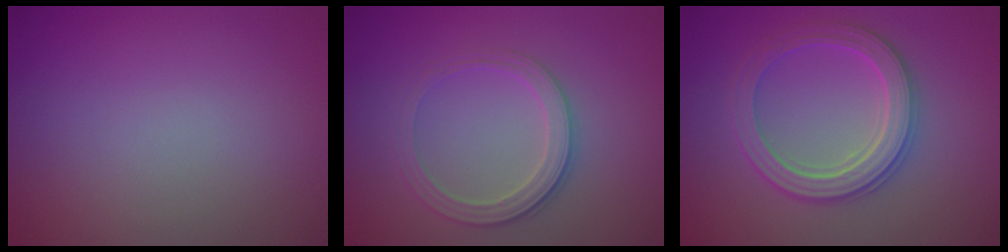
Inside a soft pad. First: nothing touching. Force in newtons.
{"total": 2.8, "press": 2.7, "slide": 0.8}
{"total": 3.9, "press": 3.8, "slide": 0.9}